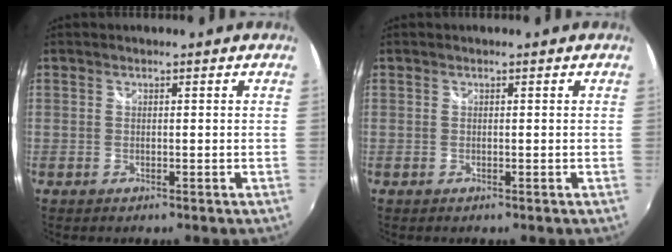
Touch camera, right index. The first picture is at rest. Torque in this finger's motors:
{"motor_torque": [0.00, 0.00, 0.00, 0.00]}